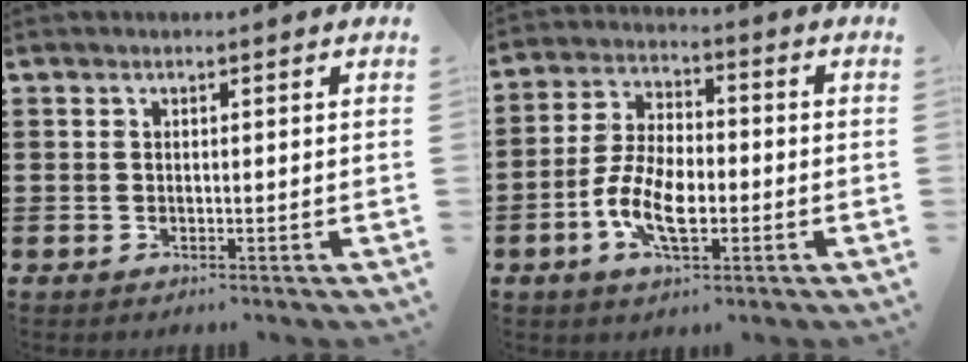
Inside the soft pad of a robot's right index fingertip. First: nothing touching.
{"total": 8.4, "force": [-2.8, 4.2, 6.8], "torque": [-0.162, -0.007, -0.057]}